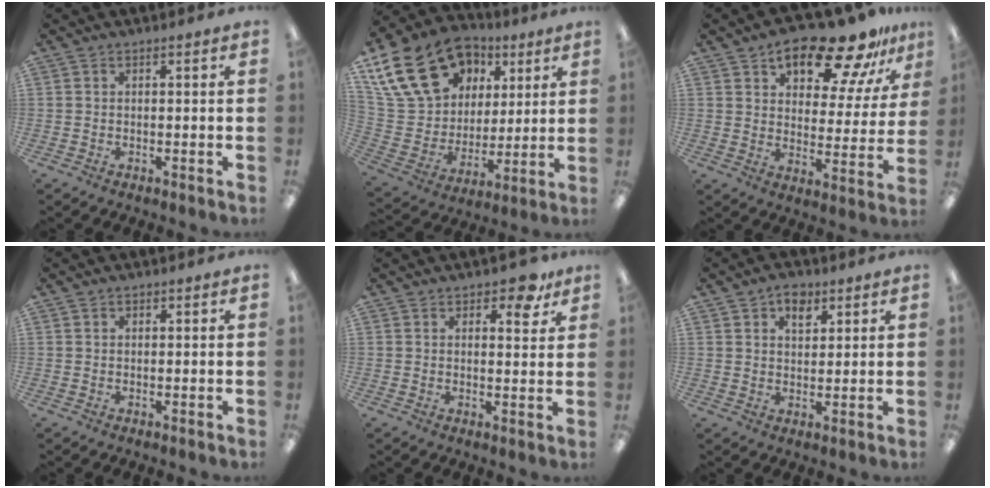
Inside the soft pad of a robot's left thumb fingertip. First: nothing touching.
{"total": 22.7, "force": [12.0, 16.0, 10.7], "torque": [-0.208, -0.037, 0.232]}
{"total": 17.8, "force": [13.5, 7.0, 9.4], "torque": [-0.149, -0.082, 0.226]}
{"total": 0.6, "force": [0.5, 0.3, 0.1], "torque": [-0.001, 0.001, 0.009]}
{"total": 5.8, "force": [4.2, 2.7, 3.1], "torque": [-0.022, -0.021, 0.066]}
{"total": 5.1, "force": [3.3, 3.0, 2.5], "torque": [-0.025, -0.011, 0.053]}